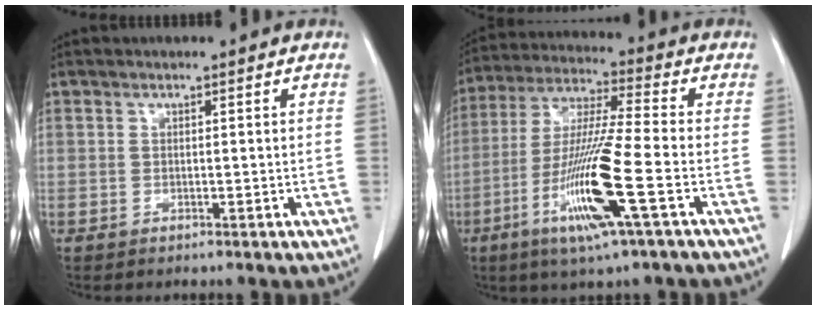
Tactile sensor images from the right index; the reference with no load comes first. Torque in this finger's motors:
{"motor_torque": [2.14, 0.00, 0.41, 0.12]}